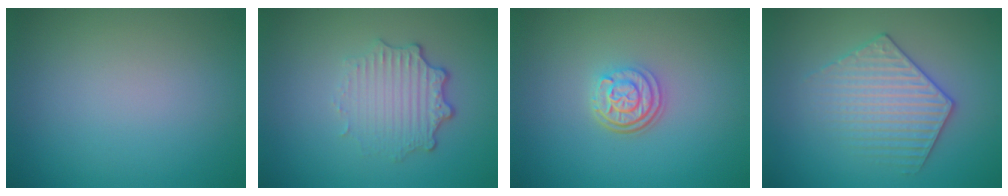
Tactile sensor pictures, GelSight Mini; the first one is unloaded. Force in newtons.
{"total": 3.6, "press": 2.8, "slide": 2.2}
{"total": 3.2, "press": 2.5, "slide": 2.1}
{"total": 3.4, "press": 3.4, "slide": 0.6}